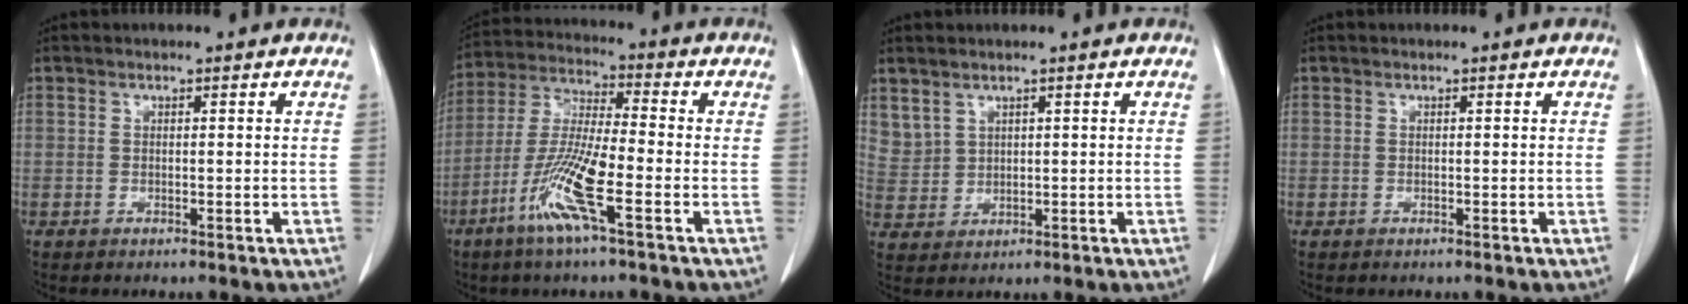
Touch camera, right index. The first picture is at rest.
{"total": 11.7, "force": [-5.1, 0.4, 10.6], "torque": [-0.219, -0.014, -0.107]}
{"total": 4.5, "force": [3.2, 3.0, 1.1], "torque": [-0.027, 0.005, 0.080]}
{"total": 0.0}